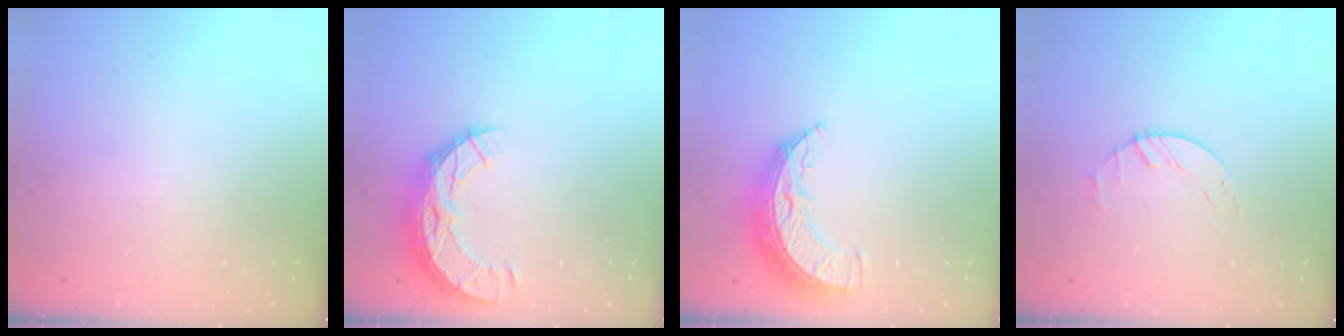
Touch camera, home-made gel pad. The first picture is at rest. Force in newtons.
{"total": 11.8, "press": 11.8, "slide": 1.0}
{"total": 8.4, "press": 8.4, "slide": 0.7}
{"total": 1.6, "press": 1.6, "slide": 0.3}